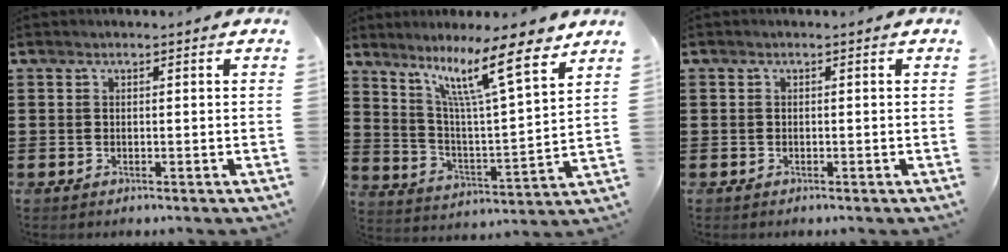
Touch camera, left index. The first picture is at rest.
{"total": 13.2, "force": [9.0, 1.9, 9.4], "torque": [-0.183, -0.038, 0.147]}
{"total": 0.0}